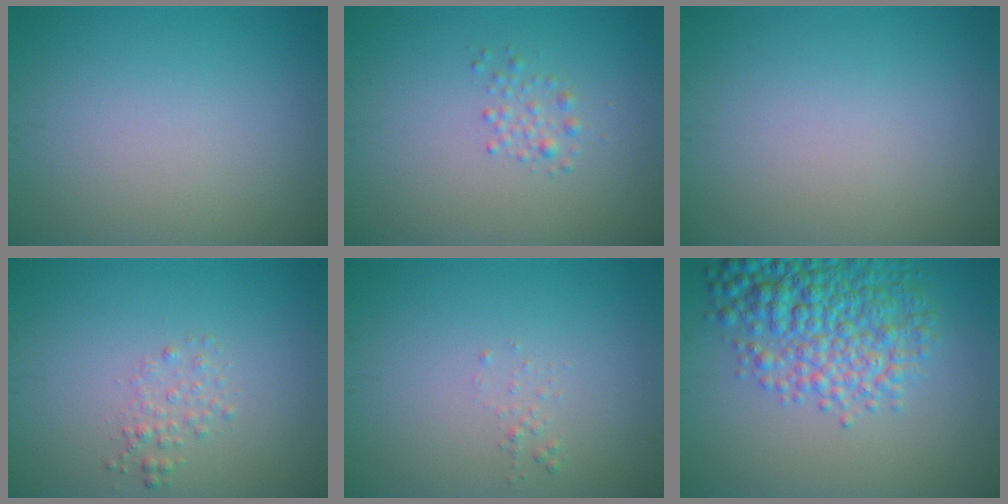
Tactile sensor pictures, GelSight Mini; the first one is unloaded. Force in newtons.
{"total": 1.3, "press": 1.3, "slide": 0.1}
{"total": 0.0}
{"total": 1.3, "press": 1.3, "slide": 0.1}
{"total": 0.6, "press": 0.6, "slide": 0.1}
{"total": 7.0, "press": 7.0, "slide": 0.2}